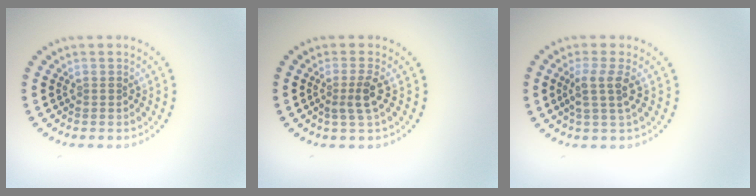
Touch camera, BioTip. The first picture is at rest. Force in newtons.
{"total": 2.2, "press": 1.7, "slide": 1.3}
{"total": 2.5, "press": 2.0, "slide": 1.6}